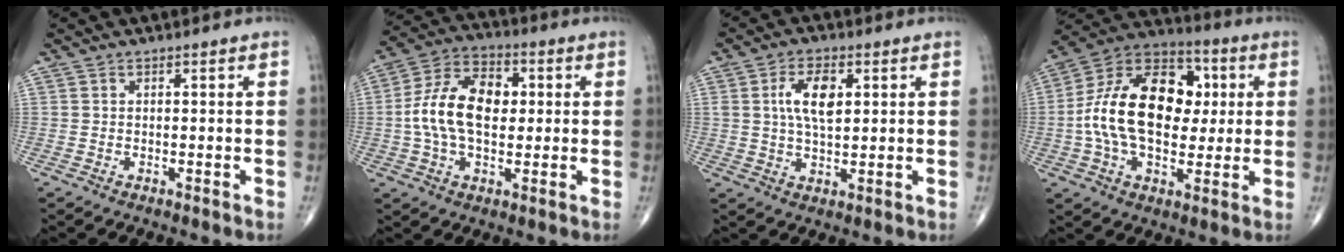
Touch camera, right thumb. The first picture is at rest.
{"total": 14.0, "force": [0.8, 8.5, 11.1], "torque": [-0.198, 0.026, 0.006]}
{"total": 7.6, "force": [1.9, 3.7, 6.3], "torque": [-0.114, -0.003, 0.035]}
{"total": 21.9, "force": [1.4, 13.8, 16.9], "torque": [-0.280, 0.022, 0.018]}